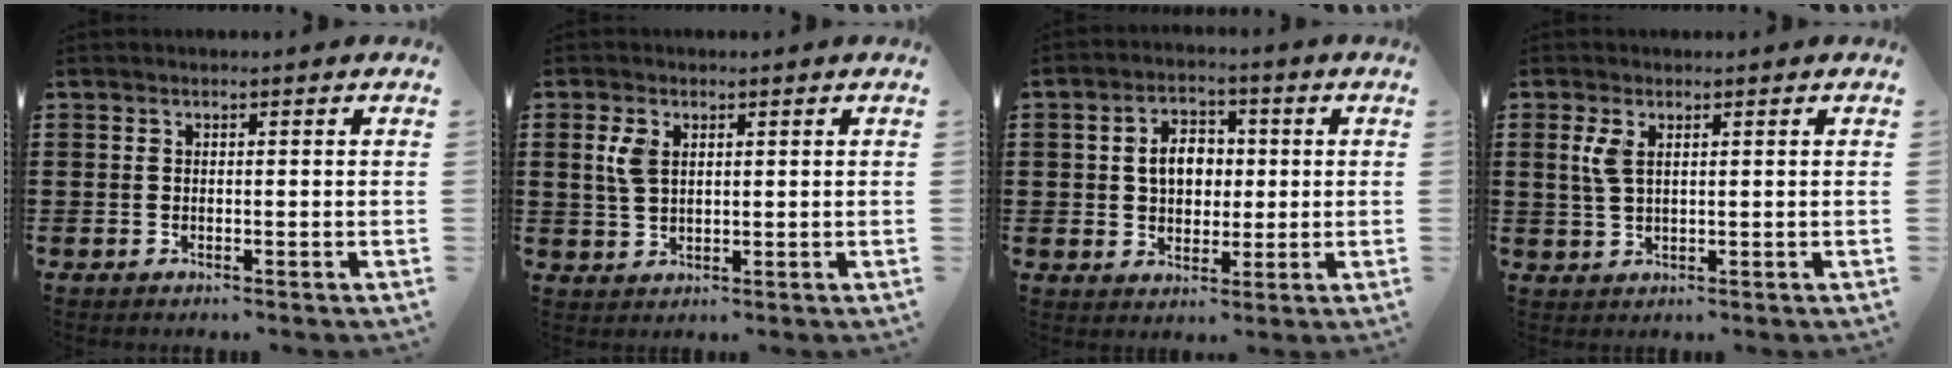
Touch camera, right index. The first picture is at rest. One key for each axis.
{"total": 3.5, "fx": 1.3, "fy": 2.0, "fz": 2.6, "tx": -0.059, "ty": 0.008, "tz": 0.024}
{"total": 5.6, "fx": 0.4, "fy": 4.1, "fz": 3.7, "tx": -0.076, "ty": 0.012, "tz": 0.000}
{"total": 3.0, "fx": 1.2, "fy": 1.3, "fz": 2.5, "tx": -0.054, "ty": 0.006, "tz": 0.021}